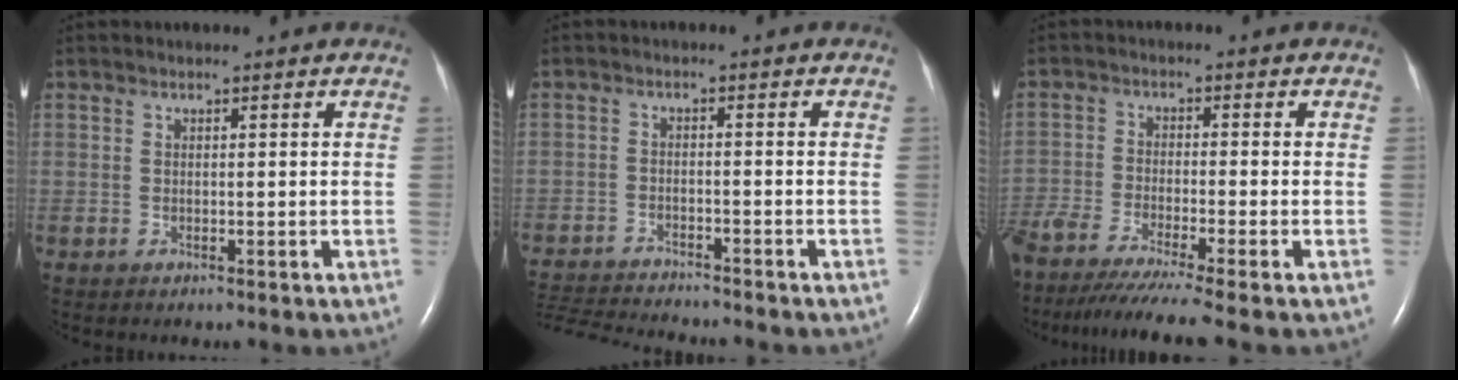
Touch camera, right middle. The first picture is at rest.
{"total": 11.8, "force": [-11.2, 1.1, 3.6], "torque": [-0.074, -0.010, -0.177]}
{"total": 12.0, "force": [-10.1, -1.5, 6.3], "torque": [-0.084, -0.043, -0.162]}